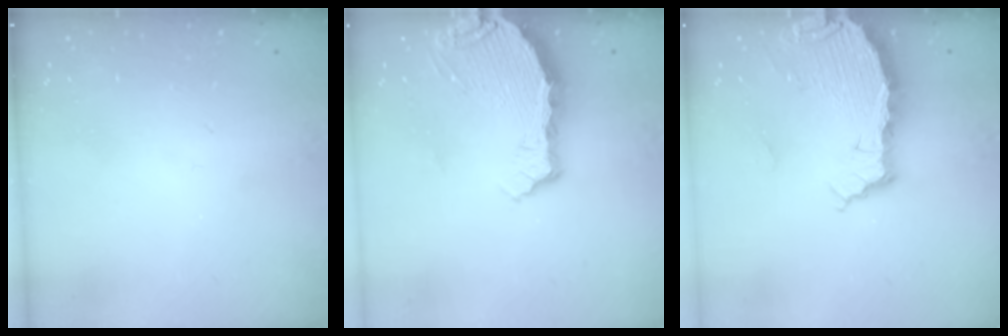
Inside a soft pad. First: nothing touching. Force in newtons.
{"total": 8.4, "press": 8.0, "slide": 2.5}
{"total": 6.2, "press": 6.1, "slide": 0.7}